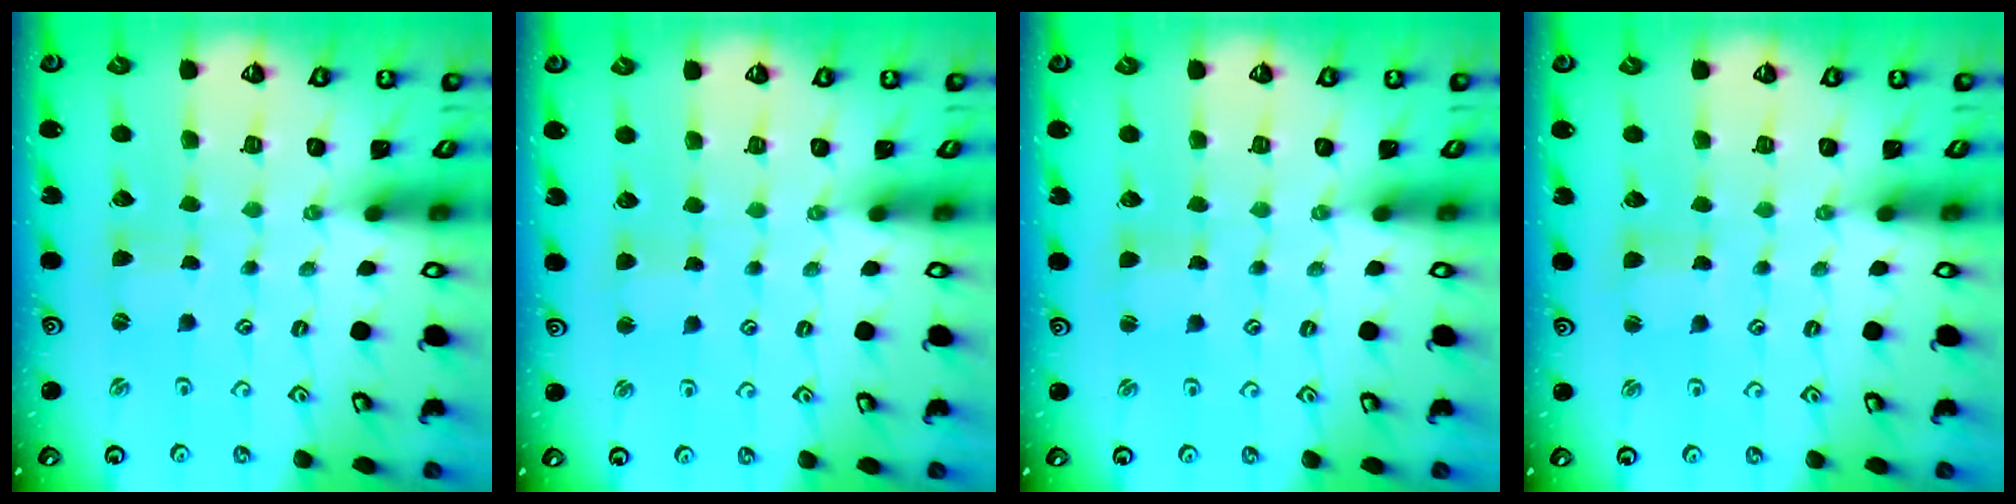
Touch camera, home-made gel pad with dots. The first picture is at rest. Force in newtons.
{"total": 2.2, "press": 2.2, "slide": 0.3}
{"total": 1.3, "press": 1.3, "slide": 0.1}
{"total": 2.3, "press": 2.3, "slide": 0.3}